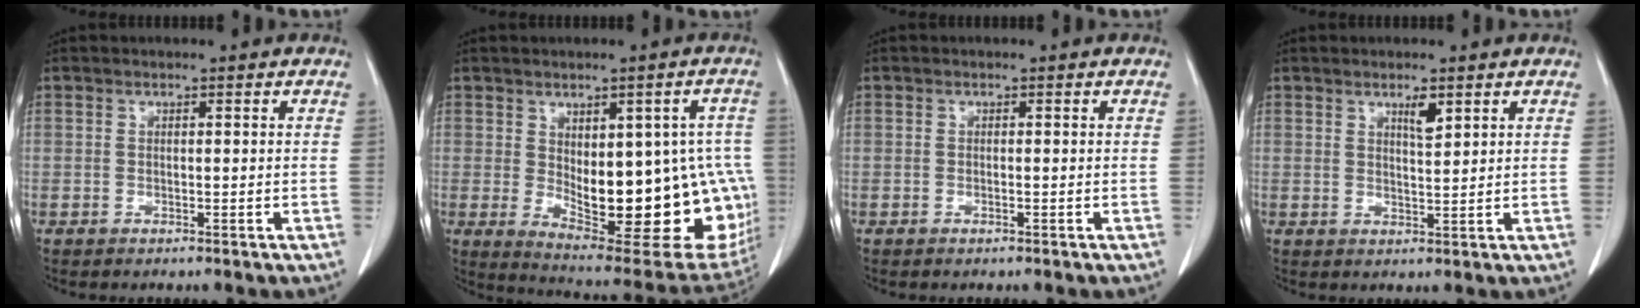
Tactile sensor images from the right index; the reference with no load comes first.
{"total": 21.9, "force": [-2.1, 8.9, 19.9], "torque": [-0.201, 0.005, 0.008]}
{"total": 0.0}
{"total": 2.5, "force": [1.5, 0.4, 1.9], "torque": [-0.035, -0.003, 0.028]}